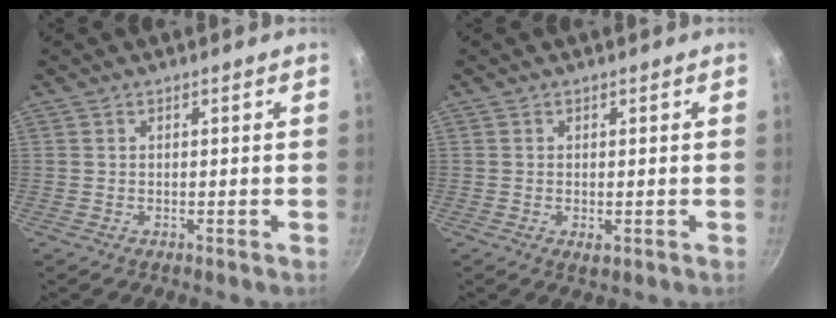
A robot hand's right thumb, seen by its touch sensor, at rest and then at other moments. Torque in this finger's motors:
{"motor_torque": [-0.32, 0.14, -0.44, 0.24, -0.02]}